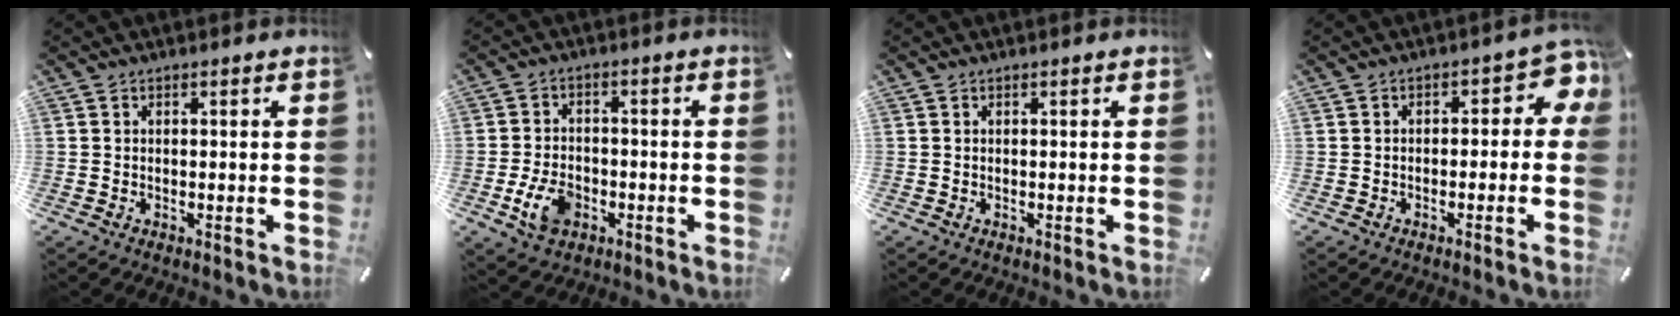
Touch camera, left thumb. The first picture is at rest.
{"total": 7.7, "force": [-2.9, 5.3, 4.9], "torque": [-0.113, 0.009, -0.053]}
{"total": 0.0}
{"total": 5.3, "force": [-0.1, 3.4, 4.1], "torque": [-0.048, -0.002, -0.011]}